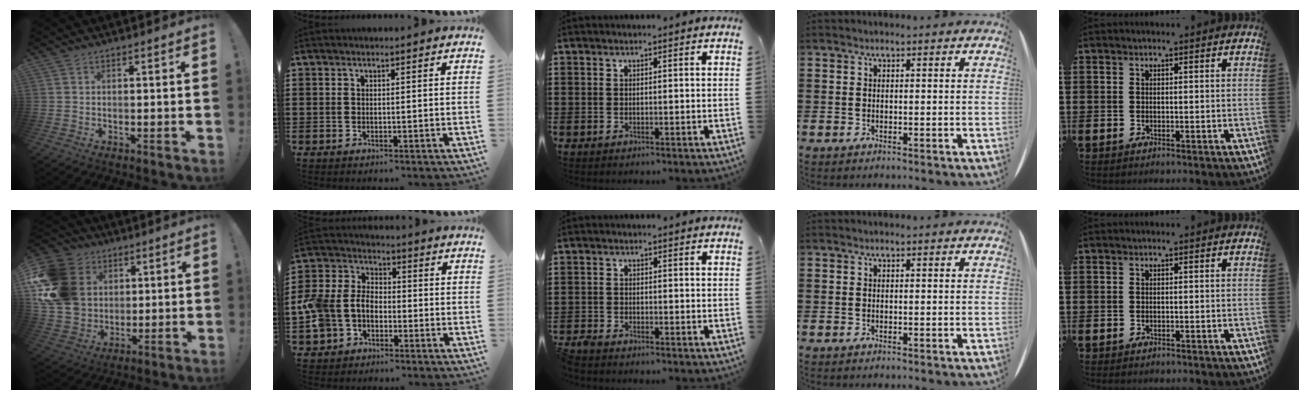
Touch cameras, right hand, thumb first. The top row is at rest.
{"thumb": {"total": 19.7, "force": [4.8, 16.4, 9.7], "torque": [-0.179, -0.011, 0.110]}, "index": {"total": 6.7, "force": [-2.0, 5.3, 3.5], "torque": [-0.121, -0.005, -0.053]}, "middle": {"total": 1.8, "force": [-1.7, 0.1, 0.3], "torque": [-0.022, -0.005, -0.039]}}